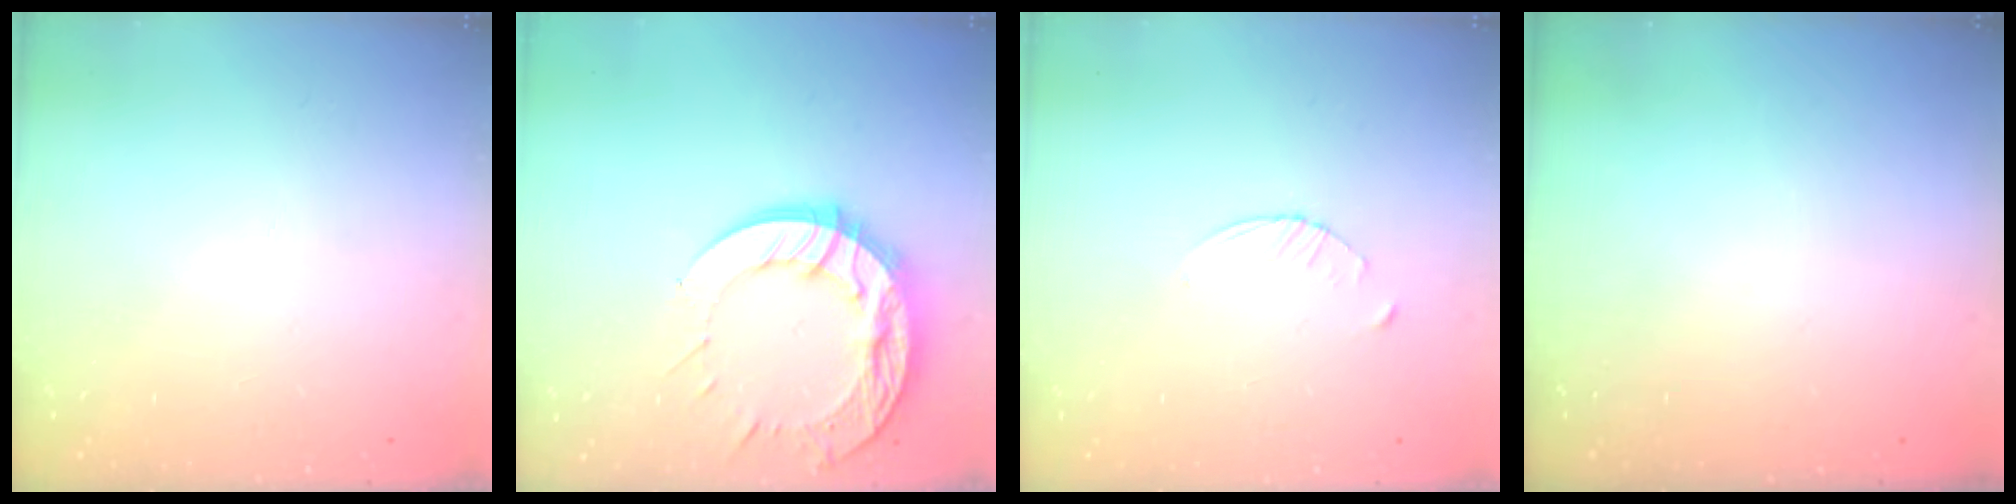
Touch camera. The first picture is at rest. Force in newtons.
{"total": 15.9, "press": 15.8, "slide": 1.4}
{"total": 3.2, "press": 3.2, "slide": 0.5}
{"total": 0.0}